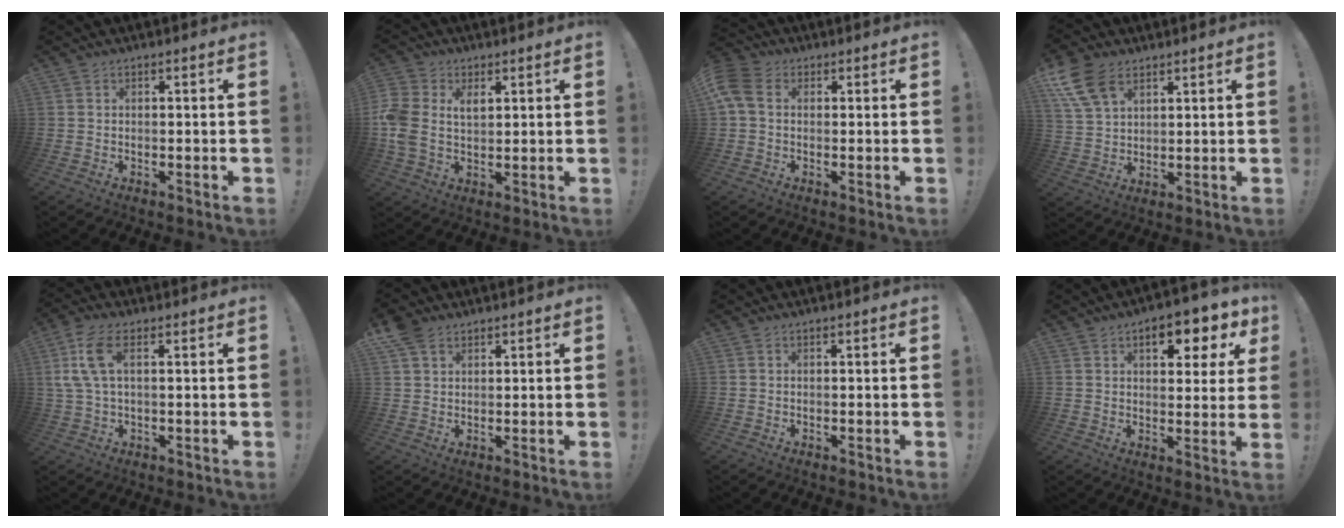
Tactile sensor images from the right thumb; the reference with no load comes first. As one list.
[{"total": 8.0, "force": [2.0, 6.0, 4.9], "torque": [-0.108, -0.008, 0.039]}, {"total": 7.6, "force": [1.5, 5.2, 5.3], "torque": [-0.115, 0.003, 0.035]}, {"total": 11.4, "force": [6.3, 6.7, 6.7], "torque": [-0.138, -0.020, 0.124]}, {"total": 8.7, "force": [2.8, 3.6, 7.5], "torque": [-0.146, -0.004, 0.056]}, {"total": 5.3, "force": [3.4, 3.2, 2.5], "torque": [-0.041, -0.011, 0.065]}, {"total": 0.0}, {"total": 9.2, "force": [4.2, 4.2, 6.9], "torque": [-0.081, -0.021, 0.068]}]